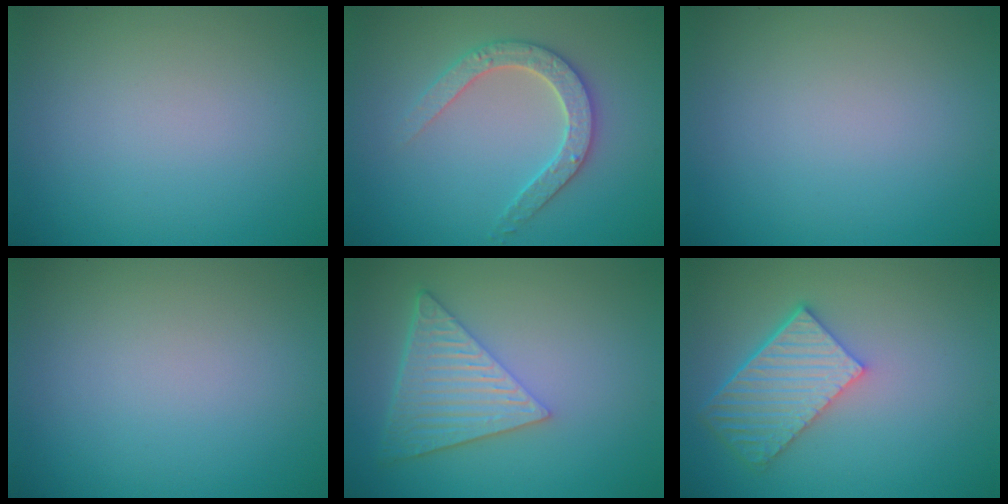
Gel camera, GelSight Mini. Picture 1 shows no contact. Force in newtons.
{"total": 3.0, "press": 2.9, "slide": 0.6}
{"total": 0.0}
{"total": 0.0}
{"total": 6.2, "press": 4.5, "slide": 4.3}
{"total": 5.5, "press": 4.2, "slide": 3.7}